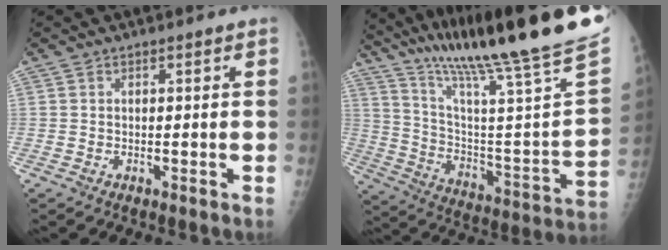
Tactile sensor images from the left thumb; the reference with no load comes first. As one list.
[{"total": 32.7, "force": [25.5, 1.3, 20.5], "torque": [-0.318, -0.119, 0.386]}]